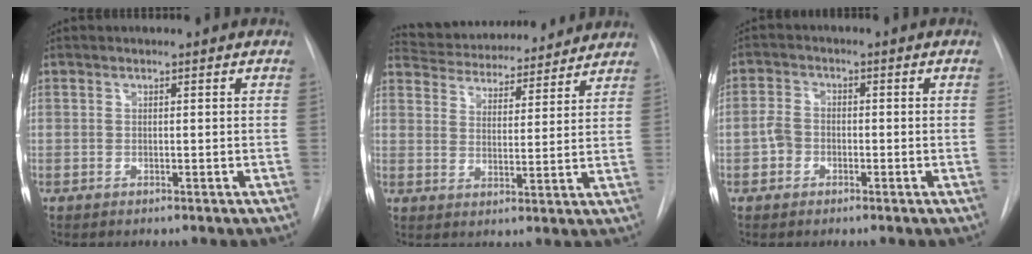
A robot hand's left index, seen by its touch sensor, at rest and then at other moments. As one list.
[{"total": 17.4, "force": [16.3, 4.1, 4.6], "torque": [-0.075, 0.019, 0.230]}, {"total": 3.1, "force": [-1.1, 2.6, 1.4], "torque": [-0.031, 0.010, -0.024]}]